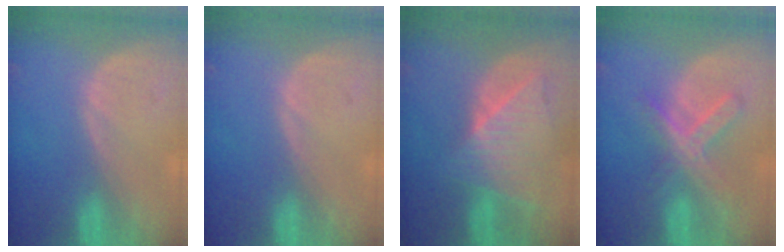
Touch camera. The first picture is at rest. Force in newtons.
{"total": 0.0}
{"total": 9.1, "press": 8.1, "slide": 4.0}
{"total": 7.4, "press": 6.4, "slide": 3.9}